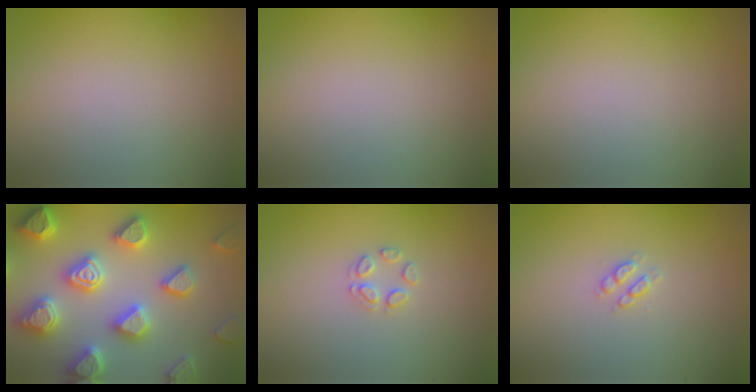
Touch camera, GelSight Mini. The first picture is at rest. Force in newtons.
{"total": 0.0}
{"total": 0.0}
{"total": 7.4, "press": 7.2, "slide": 1.7}
{"total": 1.5, "press": 1.5, "slide": 0.1}
{"total": 1.2, "press": 1.1, "slide": 0.3}